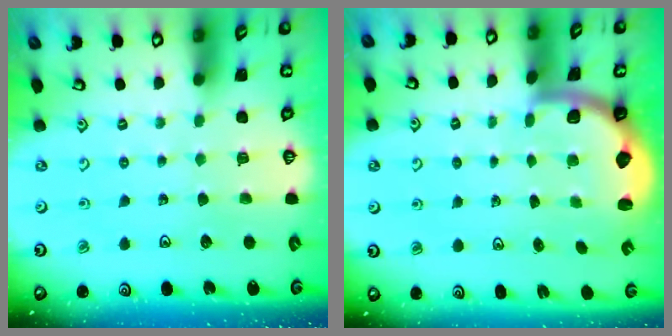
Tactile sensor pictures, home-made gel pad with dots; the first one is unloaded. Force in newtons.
{"total": 2.0, "press": 2.0, "slide": 0.5}